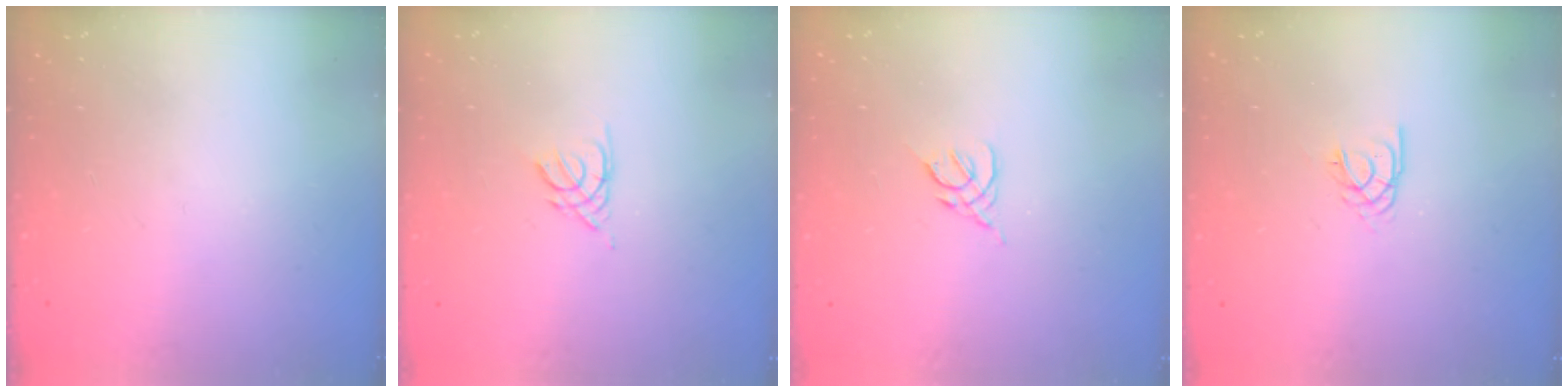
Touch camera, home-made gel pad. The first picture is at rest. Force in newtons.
{"total": 2.1, "press": 2.0, "slide": 0.4}
{"total": 2.8, "press": 2.8, "slide": 0.7}
{"total": 2.2, "press": 2.2, "slide": 0.4}